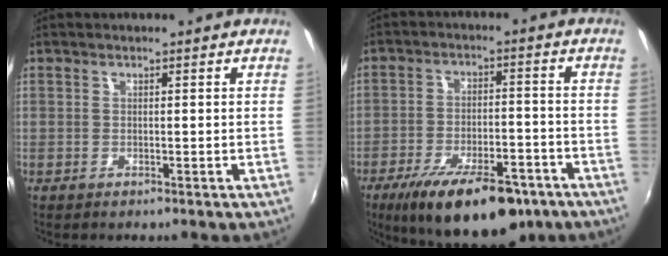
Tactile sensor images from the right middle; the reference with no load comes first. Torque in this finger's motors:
{"motor_torque": [1.31, -0.83, 0.46, 0.13]}